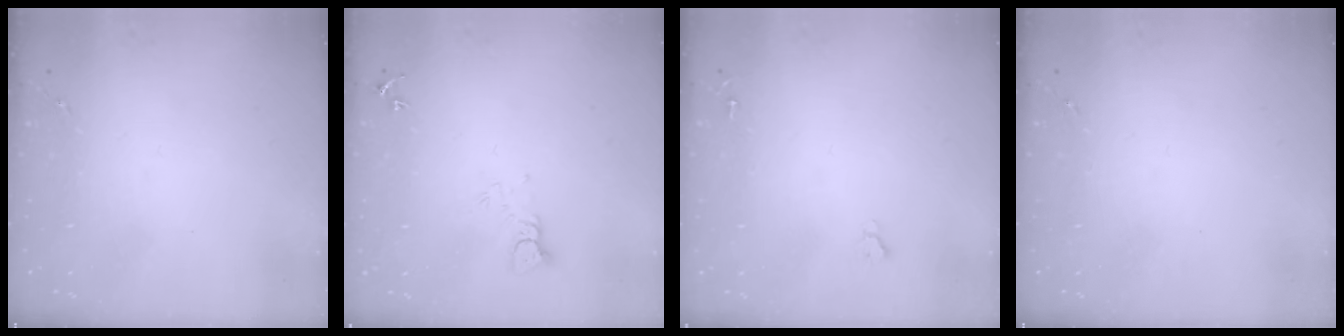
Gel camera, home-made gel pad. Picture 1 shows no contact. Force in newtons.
{"total": 3.8, "press": 3.8, "slide": 0.3}
{"total": 1.9, "press": 1.9, "slide": 0.2}
{"total": 0.0}